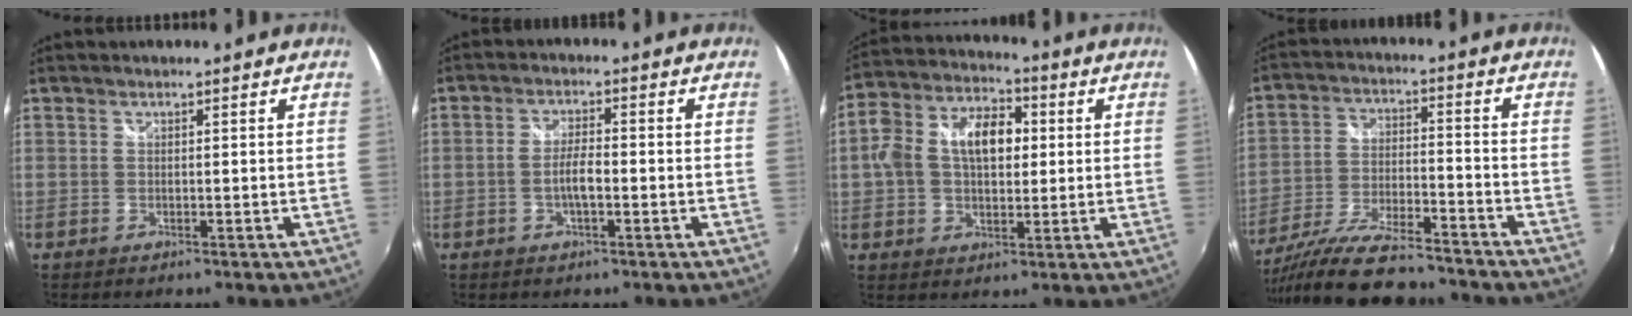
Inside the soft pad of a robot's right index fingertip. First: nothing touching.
{"total": 3.5, "force": [-1.2, 0.8, 3.2], "torque": [-0.066, 0.007, -0.021]}
{"total": 11.9, "force": [1.3, 7.6, 9.1], "torque": [-0.174, 0.034, 0.018]}
{"total": 18.5, "force": [-16.1, 3.0, 8.7], "torque": [-0.177, -0.044, -0.270]}